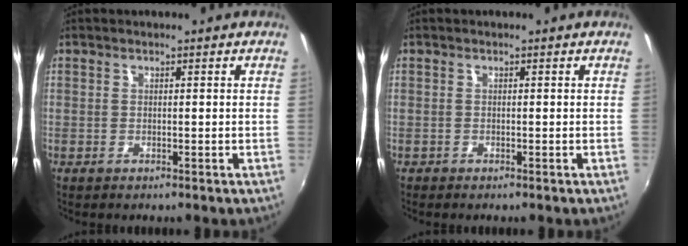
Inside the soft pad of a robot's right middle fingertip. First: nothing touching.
{"total": 0.0}